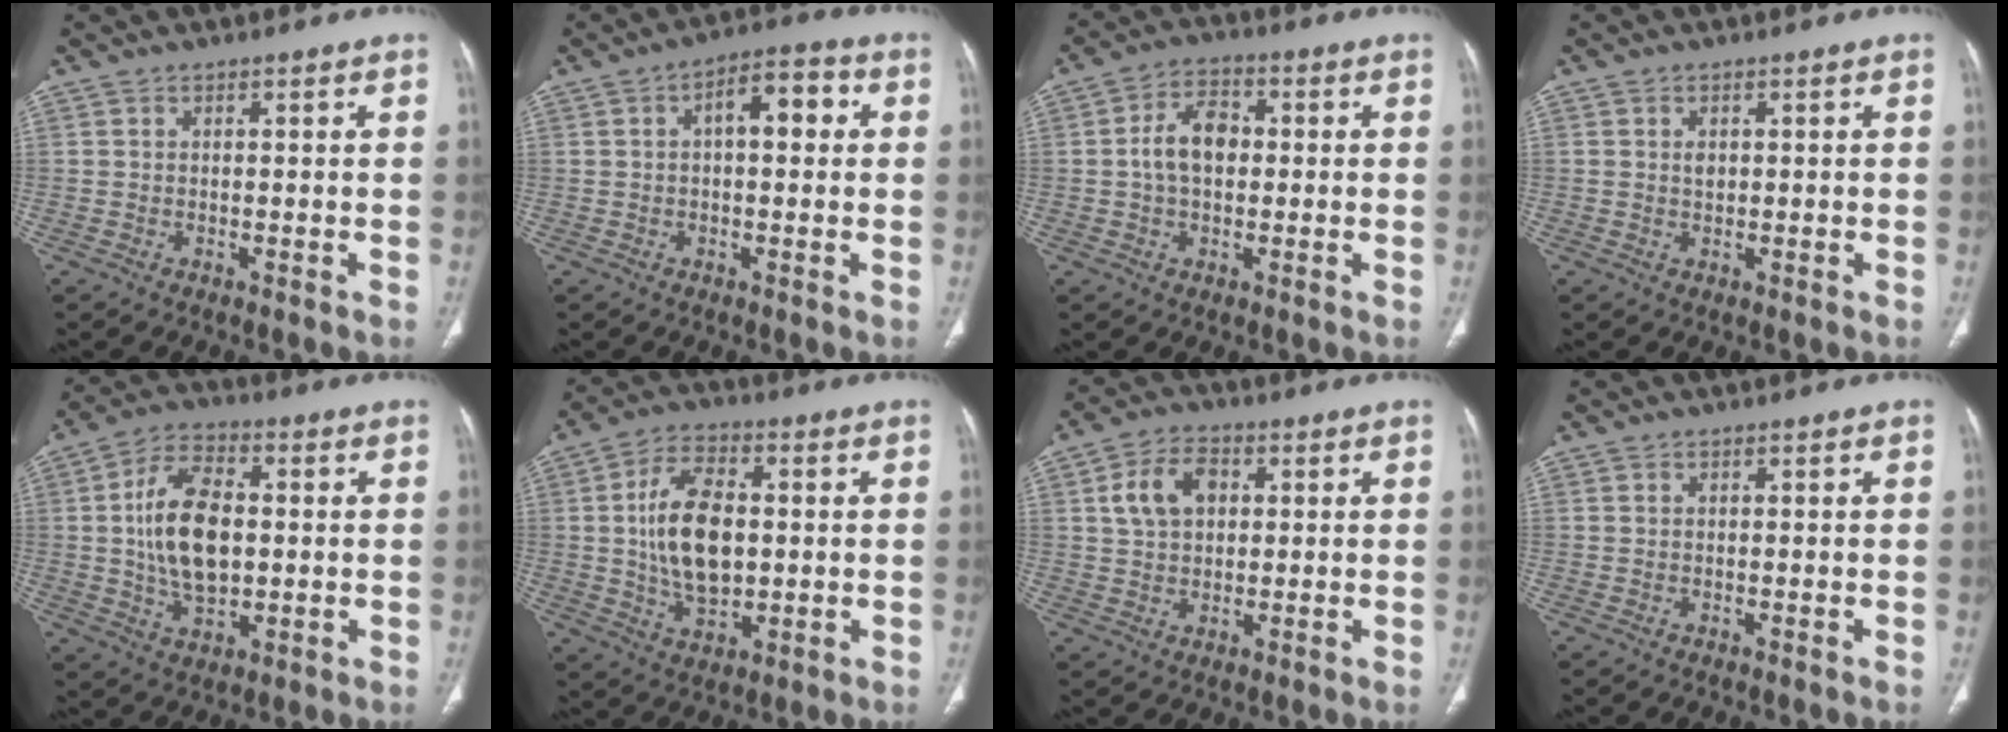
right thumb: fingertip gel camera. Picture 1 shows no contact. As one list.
[{"total": 7.7, "force": [1.4, 3.7, 6.6], "torque": [-0.083, 0.023, 0.015]}, {"total": 7.7, "force": [0.3, 5.1, 5.8], "torque": [-0.095, 0.018, -0.002]}, {"total": 1.4, "force": [0.3, 1.0, 0.9], "torque": [-0.011, -0.001, 0.008]}, {"total": 14.3, "force": [0.8, 8.2, 11.7], "torque": [-0.203, 0.007, 0.015]}, {"total": 14.2, "force": [0.9, 8.2, 11.6], "torque": [-0.197, 0.003, 0.019]}, {"total": 8.2, "force": [2.0, 5.7, 5.6], "torque": [-0.092, 0.009, 0.034]}, {"total": 0.0}]